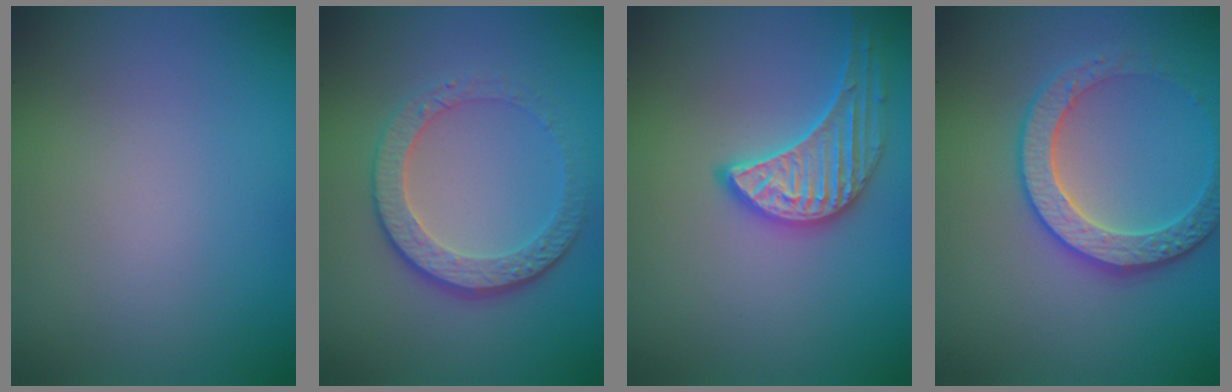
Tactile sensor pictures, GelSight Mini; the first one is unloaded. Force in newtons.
{"total": 4.6, "press": 3.3, "slide": 3.2}
{"total": 3.4, "press": 3.3, "slide": 0.4}
{"total": 3.8, "press": 3.8, "slide": 0.7}